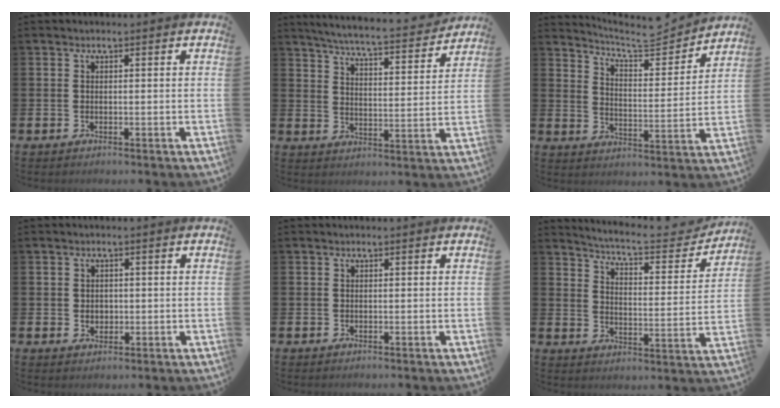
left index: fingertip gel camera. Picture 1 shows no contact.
{"total": 6.1, "force": [5.8, 0.1, 1.9], "torque": [-0.052, -0.046, 0.095]}
{"total": 6.0, "force": [5.8, 1.0, 1.5], "torque": [-0.054, -0.043, 0.095]}
{"total": 1.6, "force": [0.3, 1.4, 0.7], "torque": [0.004, 0.002, 0.000]}
{"total": 0.0}
{"total": 6.4, "force": [6.0, 0.7, 1.9], "torque": [-0.052, -0.050, 0.095]}